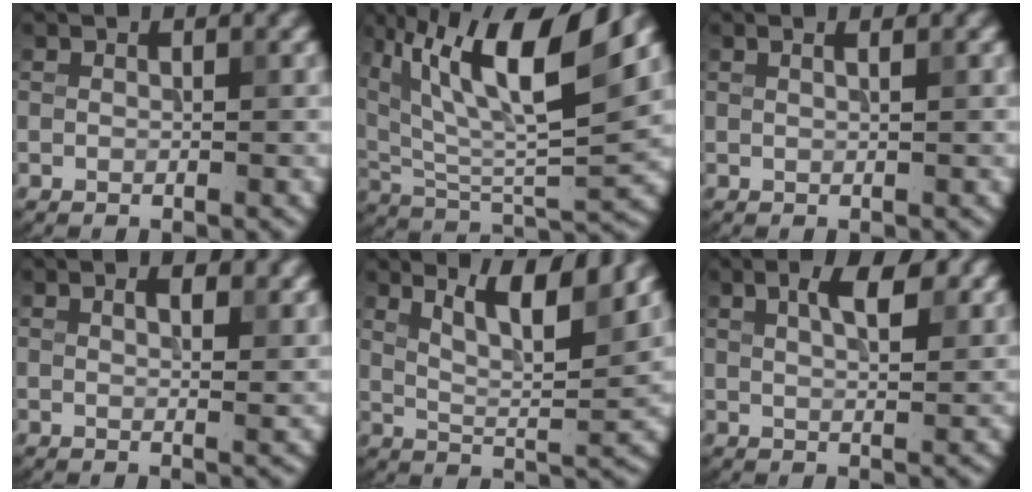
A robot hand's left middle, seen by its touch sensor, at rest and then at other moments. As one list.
[{"total": 12.2, "force": [5.8, 3.5, 10.1], "torque": [-0.183, 0.007, 0.106]}, {"total": 1.8, "force": [0.9, 0.8, 1.3], "torque": [0.002, -0.001, -0.007]}, {"total": 3.2, "force": [1.7, 1.2, 2.5], "torque": [-0.025, 0.004, 0.017]}, {"total": 7.3, "force": [4.3, 1.7, 5.6], "torque": [-0.087, 0.000, 0.074]}, {"total": 4.9, "force": [2.5, 1.8, 3.8], "torque": [-0.056, 0.009, 0.031]}]